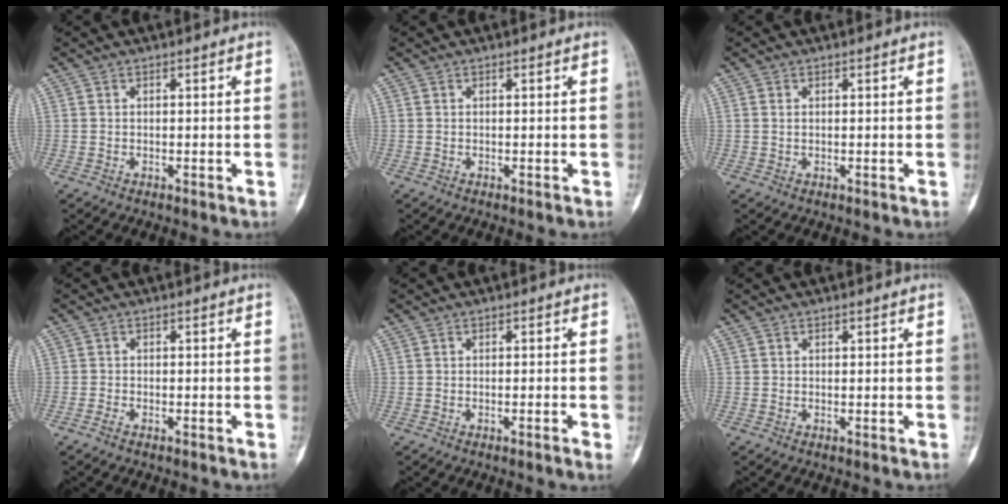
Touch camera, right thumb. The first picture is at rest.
{"total": 0.0}
{"total": 0.7, "force": [0.2, 0.4, 0.5], "torque": [-0.011, 0.002, 0.005]}
{"total": 1.0, "force": [-0.8, 0.4, 0.5], "torque": [-0.016, 0.001, -0.018]}
{"total": 1.3, "force": [-0.6, 0.0, 1.2], "torque": [-0.024, 0.000, -0.007]}
{"total": 0.0}